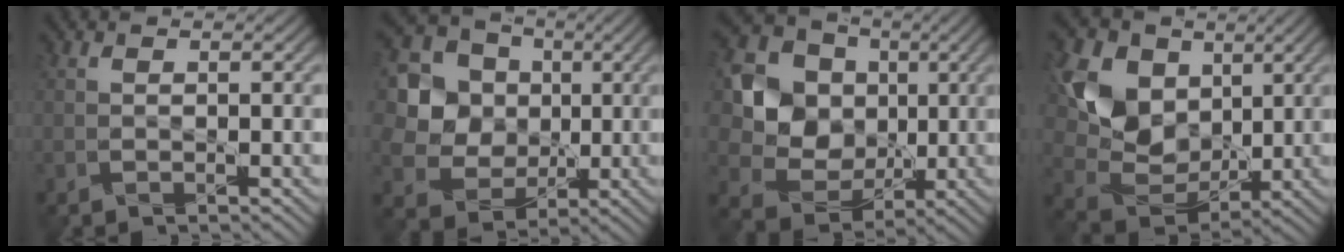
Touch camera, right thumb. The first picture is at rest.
{"total": 8.8, "force": [1.2, 8.1, 3.4], "torque": [-0.110, -0.006, 0.017]}
{"total": 10.3, "force": [1.7, 9.1, 4.5], "torque": [-0.124, -0.005, 0.020]}
{"total": 10.9, "force": [3.6, 8.5, 5.7], "torque": [-0.155, 0.002, 0.067]}